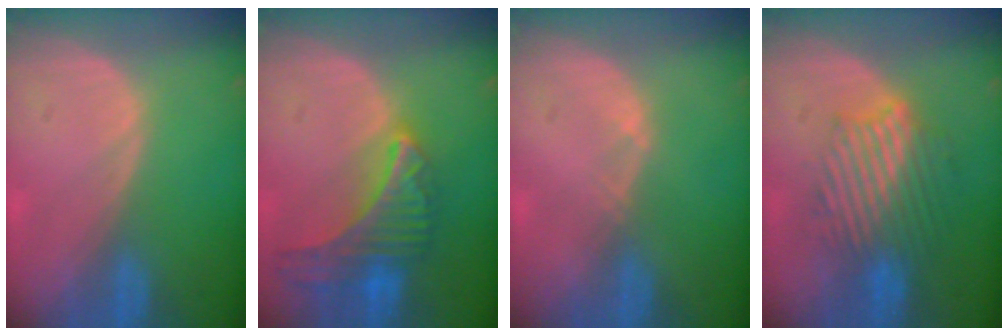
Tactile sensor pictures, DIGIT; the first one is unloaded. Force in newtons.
{"total": 9.2, "press": 8.1, "slide": 4.4}
{"total": 0.6, "press": 0.5, "slide": 0.3}
{"total": 9.1, "press": 8.5, "slide": 3.1}